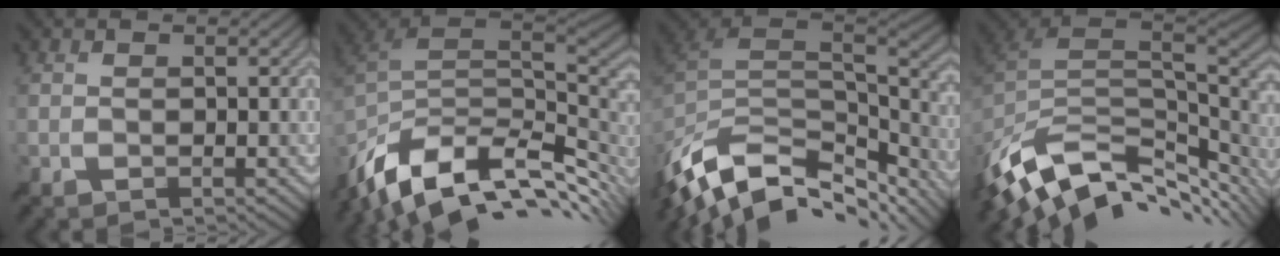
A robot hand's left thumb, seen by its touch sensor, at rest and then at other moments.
{"total": 14.0, "force": [-5.6, 7.1, 10.6], "torque": [-0.240, -0.006, -0.106]}
{"total": 14.4, "force": [-8.7, 6.8, 9.2], "torque": [-0.230, -0.016, -0.146]}
{"total": 13.4, "force": [-6.2, 7.1, 9.5], "torque": [-0.217, -0.018, -0.104]}